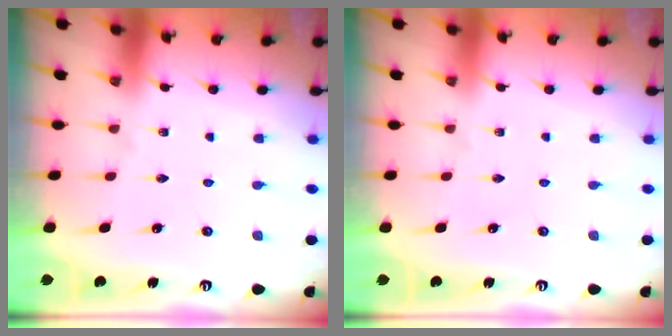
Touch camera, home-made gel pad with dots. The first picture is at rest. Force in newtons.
{"total": 0.0}